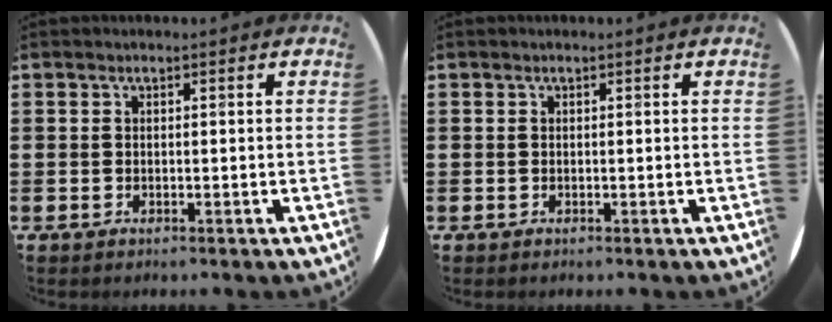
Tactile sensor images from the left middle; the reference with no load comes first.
{"total": 0.0}